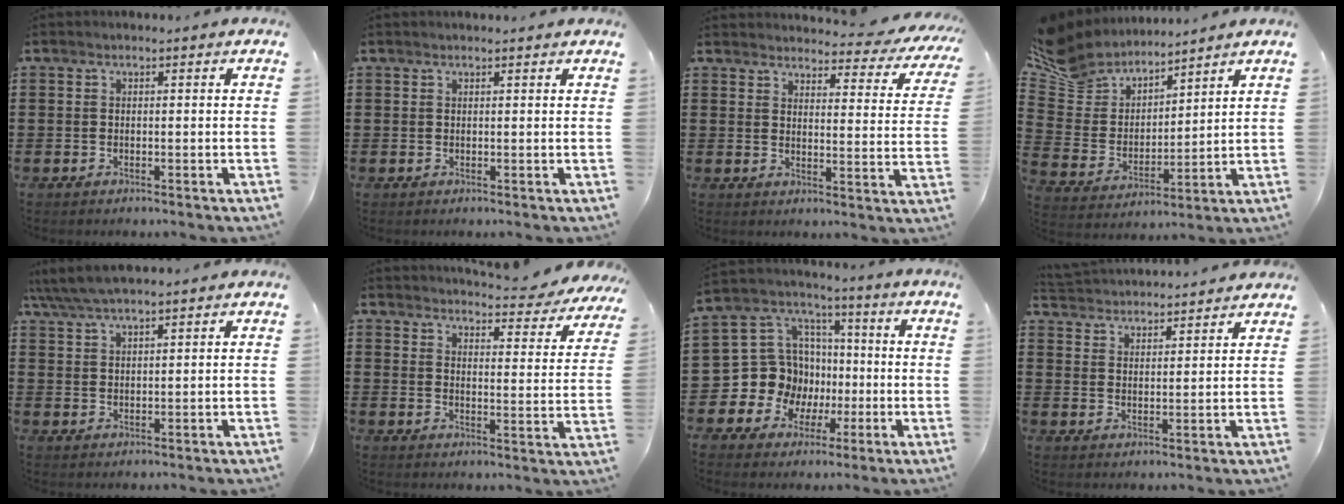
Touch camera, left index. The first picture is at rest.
{"total": 0.8, "force": [0.7, -0.1, 0.3], "torque": [-0.007, -0.003, 0.014]}
{"total": 4.0, "force": [3.8, 0.7, 1.2], "torque": [-0.029, -0.030, 0.059]}
{"total": 7.9, "force": [7.3, 3.2, -0.1], "torque": [-0.052, -0.055, 0.136]}
{"total": 3.8, "force": [3.4, 0.4, 1.8], "torque": [-0.044, -0.004, 0.062]}
{"total": 4.2, "force": [4.1, -0.1, 0.9], "torque": [-0.025, -0.041, 0.064]}
{"total": 11.5, "force": [-1.0, 11.2, 2.8], "torque": [-0.110, -0.013, -0.008]}
{"total": 3.9, "force": [3.9, 0.0, -0.1], "torque": [-0.014, -0.022, 0.069]}